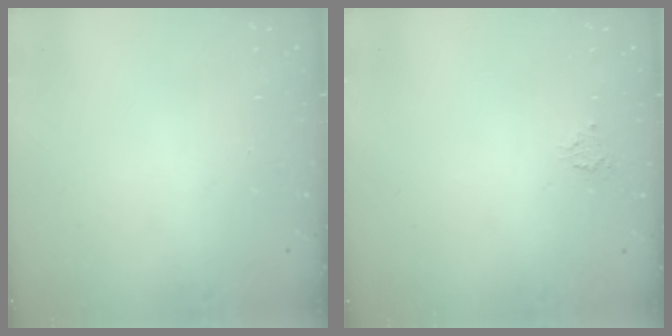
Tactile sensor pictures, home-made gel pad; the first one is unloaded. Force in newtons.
{"total": 3.0, "press": 3.0, "slide": 0.4}